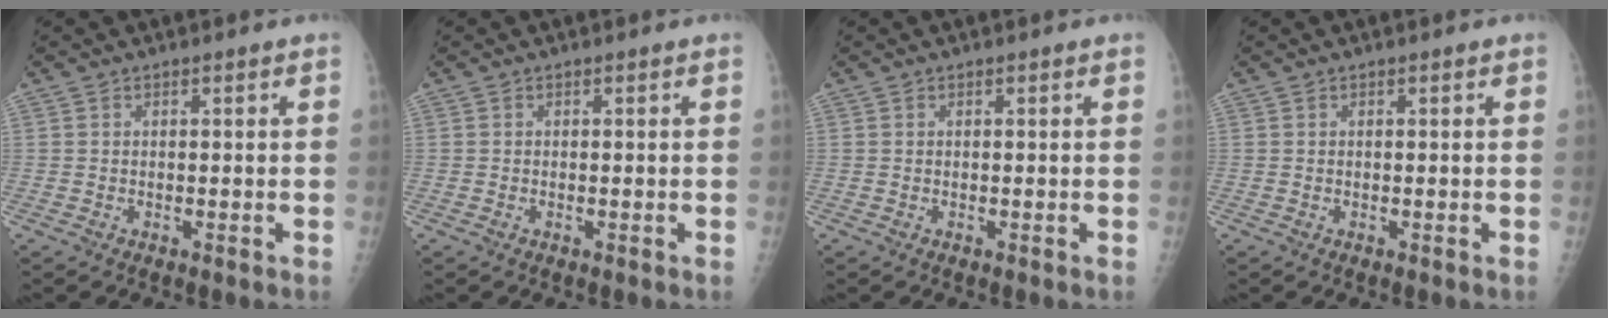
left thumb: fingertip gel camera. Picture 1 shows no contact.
{"total": 0.0}
{"total": 0.0}
{"total": 0.0}